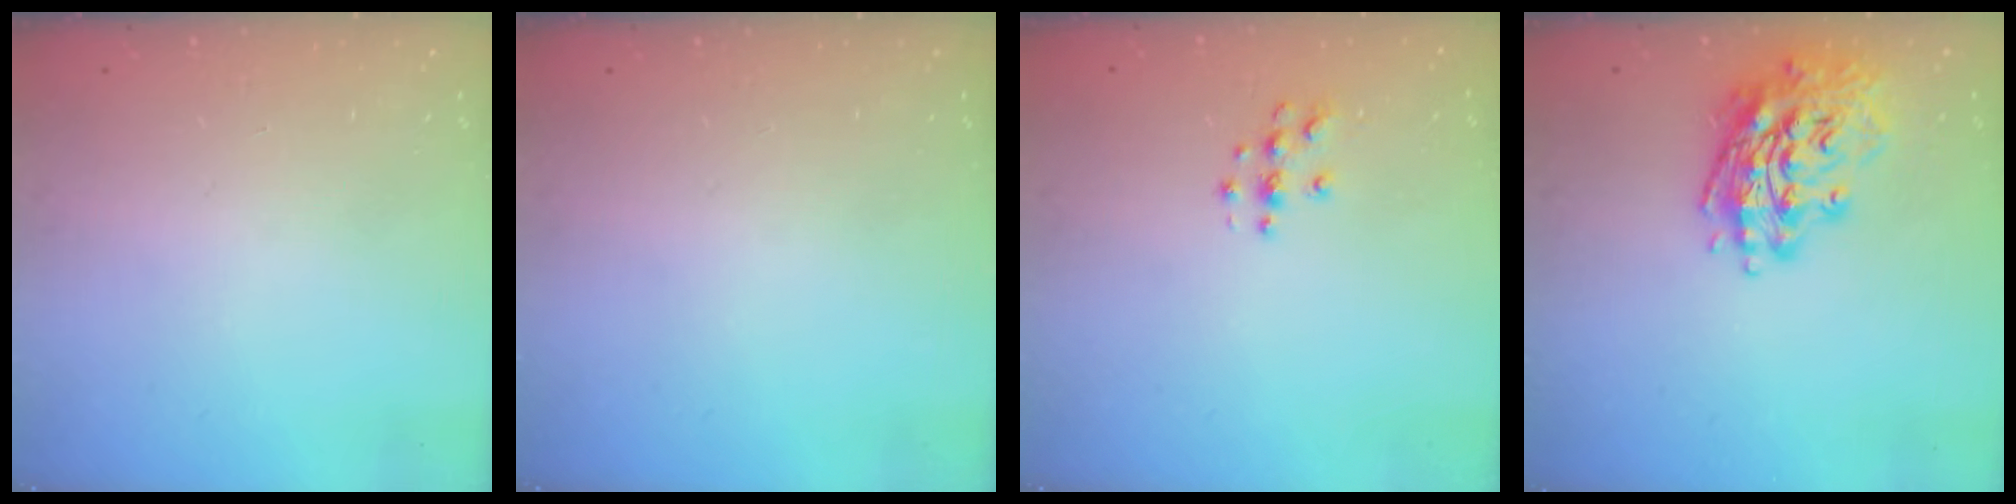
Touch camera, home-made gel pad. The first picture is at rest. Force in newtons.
{"total": 0.0}
{"total": 4.5, "press": 4.5, "slide": 0.5}
{"total": 16.2, "press": 16.0, "slide": 2.6}